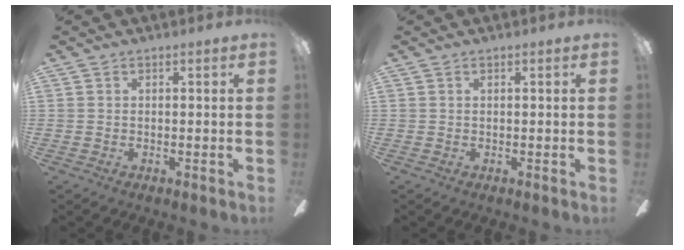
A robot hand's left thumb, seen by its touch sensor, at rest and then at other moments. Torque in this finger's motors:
{"motor_torque": [0.00, 0.00, 0.00, 0.00, 0.00]}